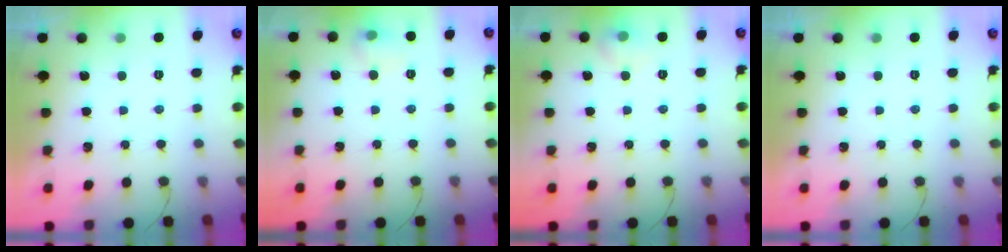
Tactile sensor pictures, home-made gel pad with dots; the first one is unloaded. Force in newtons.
{"total": 6.7, "press": 6.7, "slide": 0.7}
{"total": 5.8, "press": 5.6, "slide": 1.7}
{"total": 0.0}